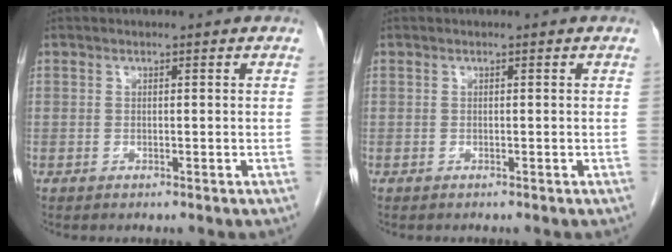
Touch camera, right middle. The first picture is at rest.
{"total": 0.0}